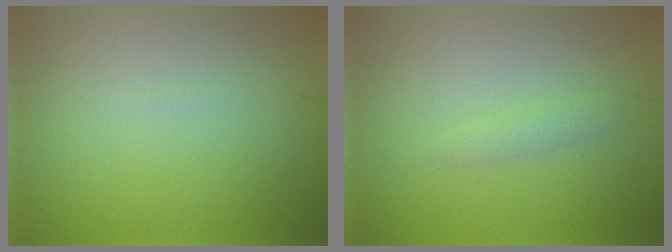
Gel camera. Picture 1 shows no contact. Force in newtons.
{"total": 1.0, "press": 0.9, "slide": 0.1}